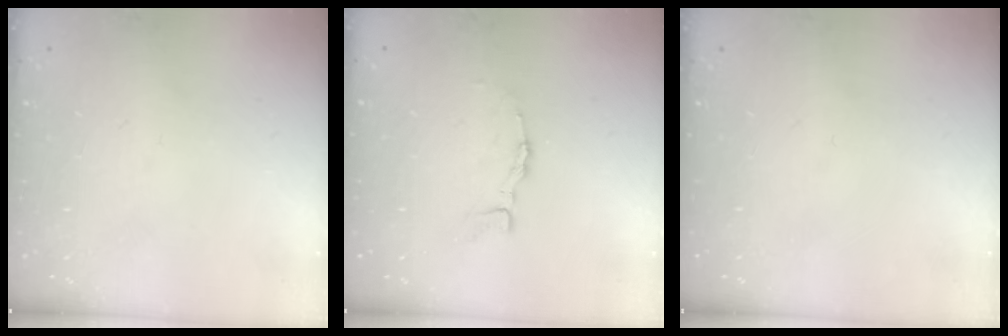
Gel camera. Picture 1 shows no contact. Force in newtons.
{"total": 3.7, "press": 3.7, "slide": 0.0}
{"total": 0.0}